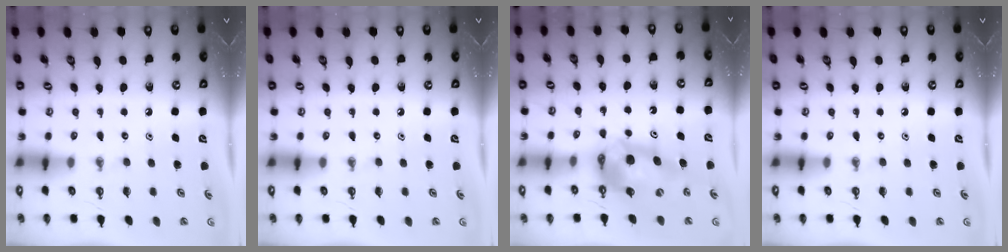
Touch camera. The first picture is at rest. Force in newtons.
{"total": 0.0}
{"total": 12.5, "press": 12.4, "slide": 1.3}
{"total": 0.0}